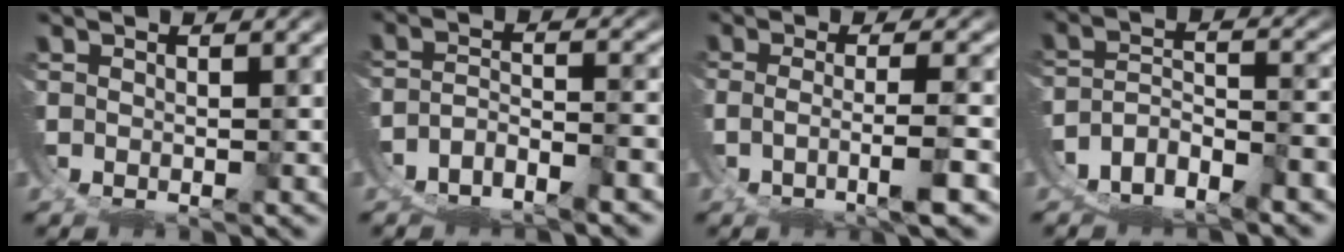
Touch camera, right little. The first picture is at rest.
{"total": 7.7, "force": [-5.3, 5.3, 1.9], "torque": [-0.048, -0.026, -0.087]}
{"total": 4.4, "force": [-0.8, 1.9, 3.9], "torque": [-0.062, -0.005, -0.018]}
{"total": 11.0, "force": [-6.2, 8.6, 2.8], "torque": [-0.088, -0.041, -0.104]}